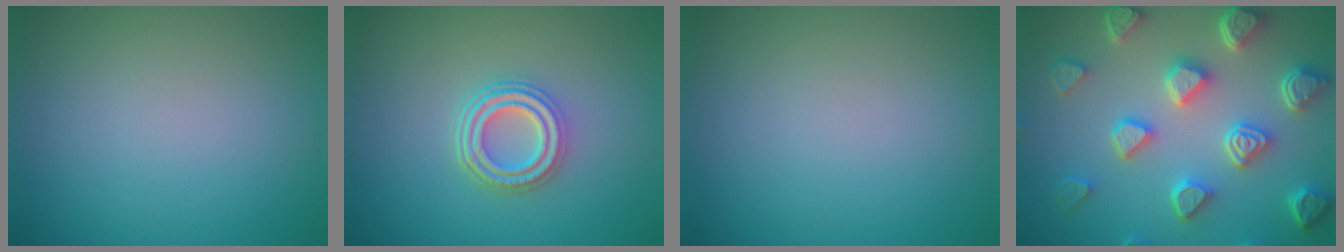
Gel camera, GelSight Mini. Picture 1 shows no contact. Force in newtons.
{"total": 4.2, "press": 3.2, "slide": 2.8}
{"total": 0.0}
{"total": 7.2, "press": 5.8, "slide": 4.4}